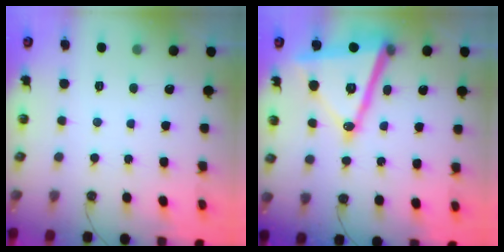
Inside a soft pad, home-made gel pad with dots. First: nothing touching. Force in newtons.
{"total": 19.7, "press": 19.3, "slide": 3.6}